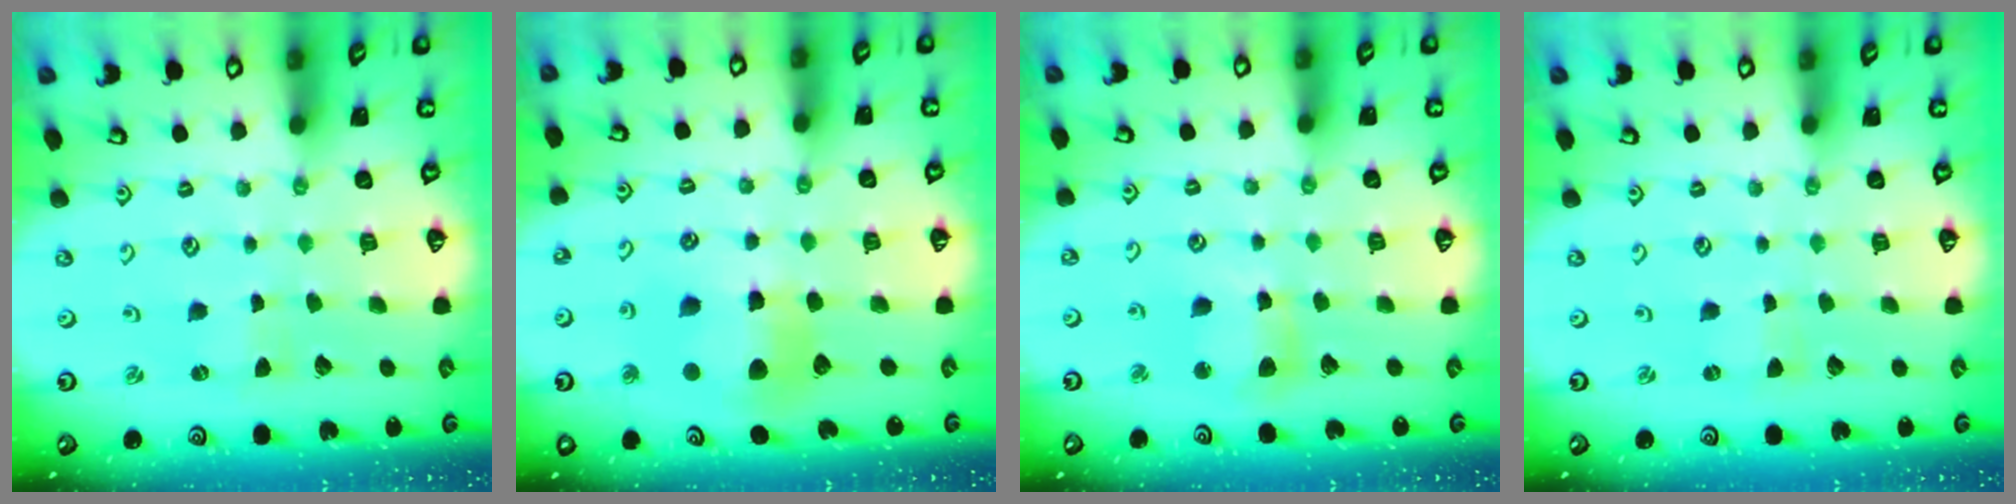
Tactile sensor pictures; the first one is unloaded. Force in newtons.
{"total": 9.7, "press": 9.6, "slide": 1.3}
{"total": 8.5, "press": 8.3, "slide": 1.4}
{"total": 0.0}